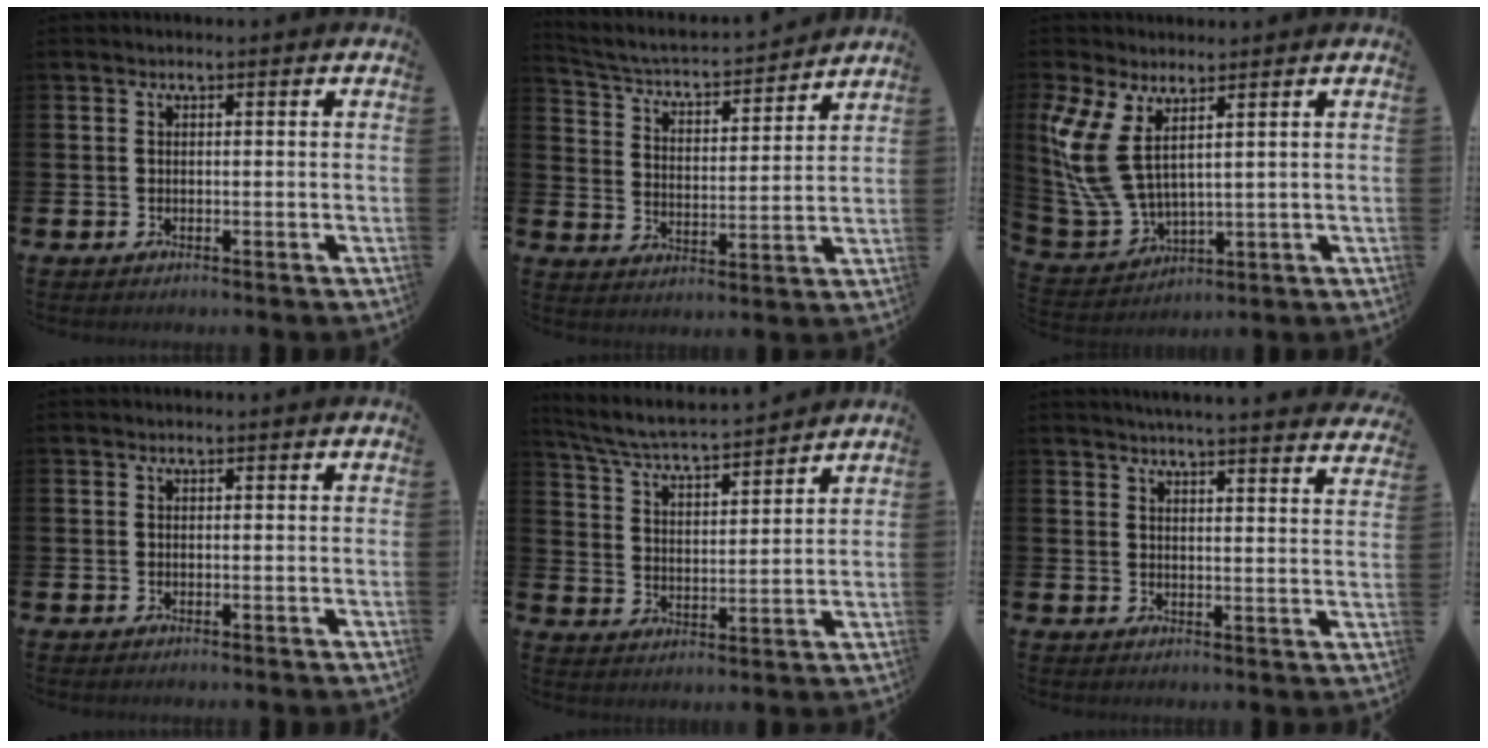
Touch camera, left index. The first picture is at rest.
{"total": 4.3, "force": [4.0, 1.0, 1.2], "torque": [-0.053, -0.039, 0.059]}
{"total": 8.8, "force": [4.1, 4.1, 6.7], "torque": [-0.171, -0.013, 0.076]}
{"total": 0.0}
{"total": 5.3, "force": [5.1, 0.2, 1.4], "torque": [-0.056, -0.041, 0.085]}
{"total": 4.5, "force": [4.4, -0.8, 0.7], "torque": [-0.014, -0.028, 0.075]}